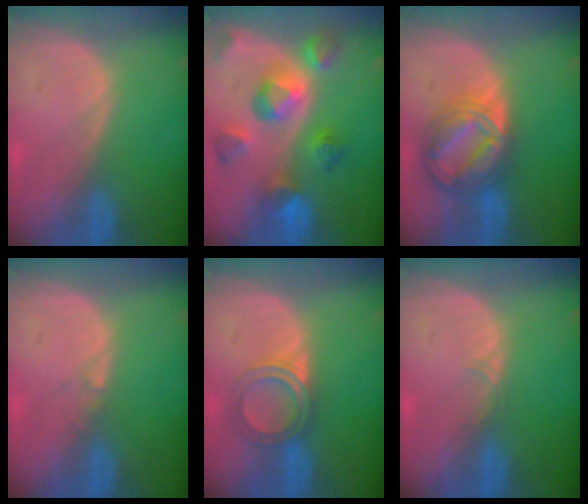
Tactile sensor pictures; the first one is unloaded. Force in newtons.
{"total": 10.2, "press": 9.0, "slide": 4.8}
{"total": 9.0, "press": 9.0, "slide": 0.6}
{"total": 0.6, "press": 0.5, "slide": 0.4}
{"total": 4.9, "press": 4.7, "slide": 1.4}
{"total": 0.9, "press": 0.8, "slide": 0.2}